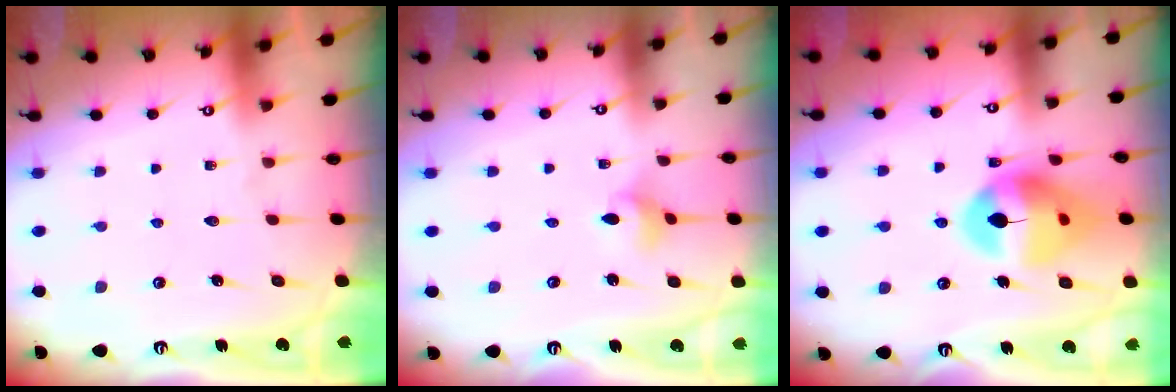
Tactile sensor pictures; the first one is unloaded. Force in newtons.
{"total": 2.9, "press": 2.9, "slide": 0.5}
{"total": 15.6, "press": 15.5, "slide": 1.8}